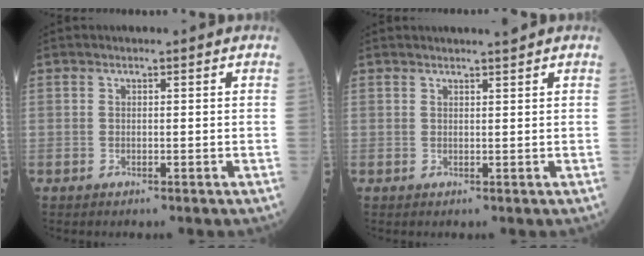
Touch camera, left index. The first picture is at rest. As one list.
[{"total": 2.0, "force": [1.9, -0.2, 0.6], "torque": [-0.008, 0.005, 0.029]}]